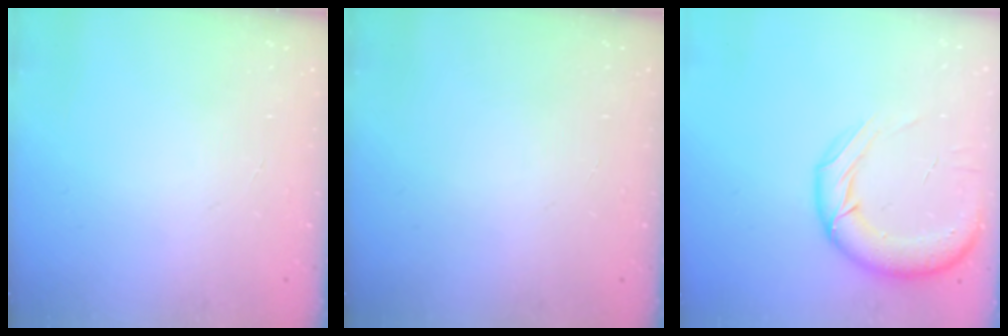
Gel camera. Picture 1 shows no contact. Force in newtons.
{"total": 0.0}
{"total": 15.3, "press": 14.8, "slide": 3.8}